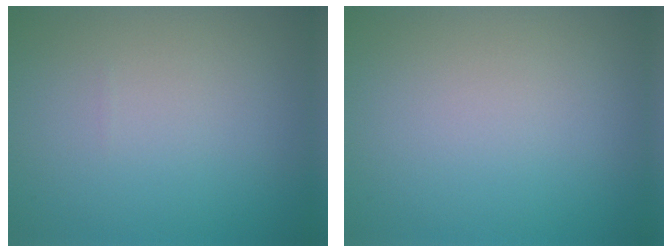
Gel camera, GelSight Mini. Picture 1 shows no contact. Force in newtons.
{"total": 0.0}